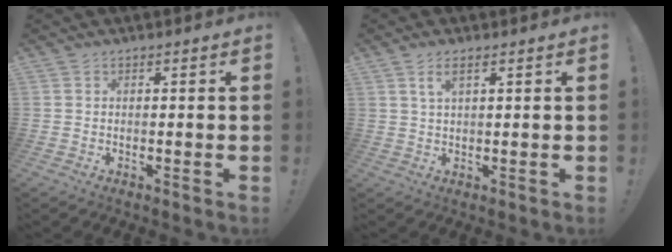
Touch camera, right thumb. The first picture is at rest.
{"total": 3.6, "force": [1.8, 1.1, 3.0], "torque": [-0.055, -0.001, 0.030]}